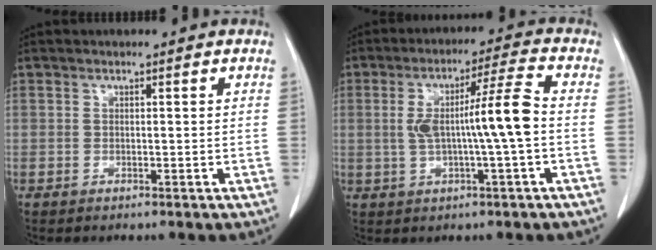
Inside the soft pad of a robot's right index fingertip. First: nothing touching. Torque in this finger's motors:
{"motor_torque": [0.89, -0.16, 0.42, 0.14]}